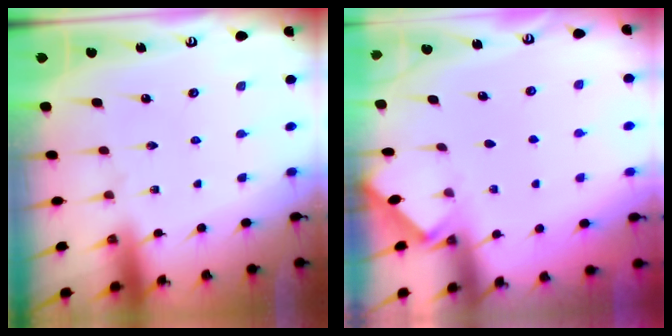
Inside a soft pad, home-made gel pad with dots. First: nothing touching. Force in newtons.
{"total": 1.7, "press": 1.6, "slide": 0.2}